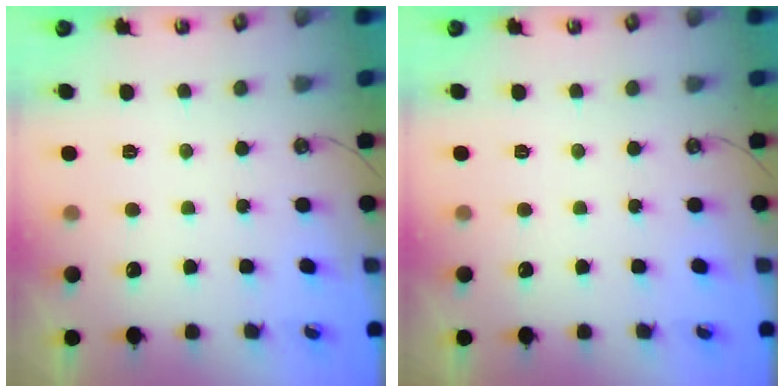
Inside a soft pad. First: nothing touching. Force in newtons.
{"total": 0.0}